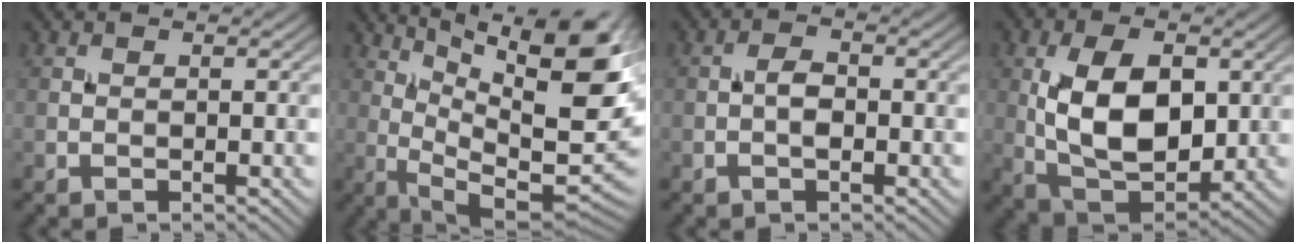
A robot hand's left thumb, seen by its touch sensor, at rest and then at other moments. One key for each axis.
{"total": 16.9, "fx": 6.9, "fy": 5.0, "fz": 14.6, "tx": -0.218, "ty": 0.007, "tz": 0.131}
{"total": 2.1, "fx": -0.5, "fy": 1.0, "fz": 1.8, "tx": -0.031, "ty": 0.005, "tz": -0.015}
{"total": 11.9, "fx": 1.3, "fy": 6.7, "fz": 9.7, "tx": -0.191, "ty": -0.002, "tz": 0.026}